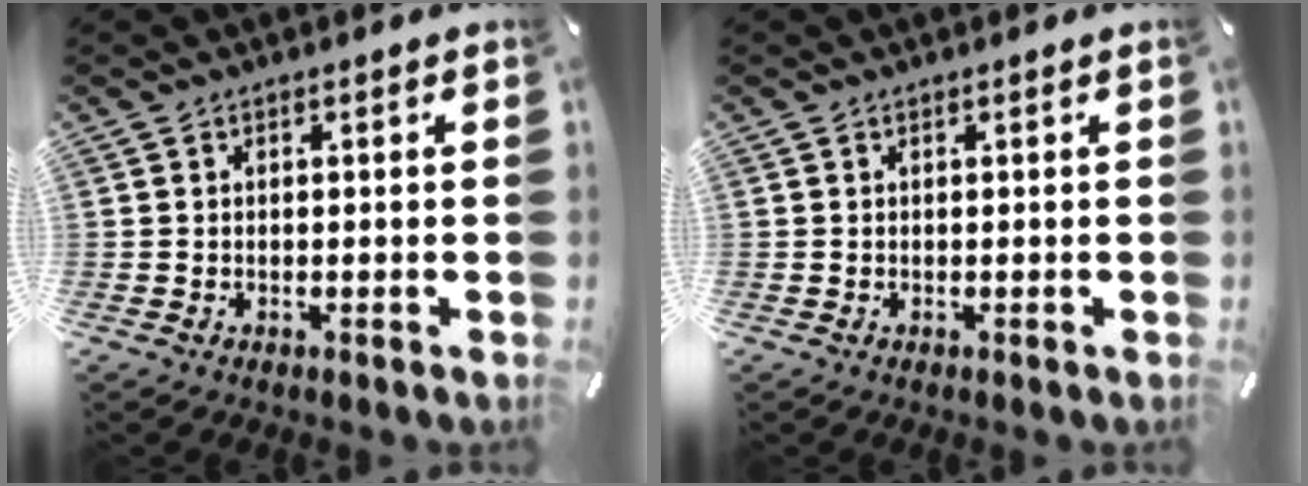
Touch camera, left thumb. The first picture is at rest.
{"total": 0.0}